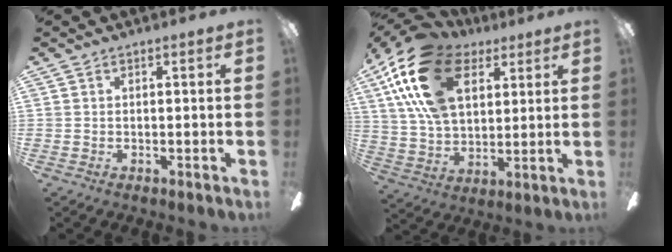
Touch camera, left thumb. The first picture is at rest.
{"total": 22.8, "force": [10.4, 13.9, 14.8], "torque": [-0.311, -0.019, 0.183]}